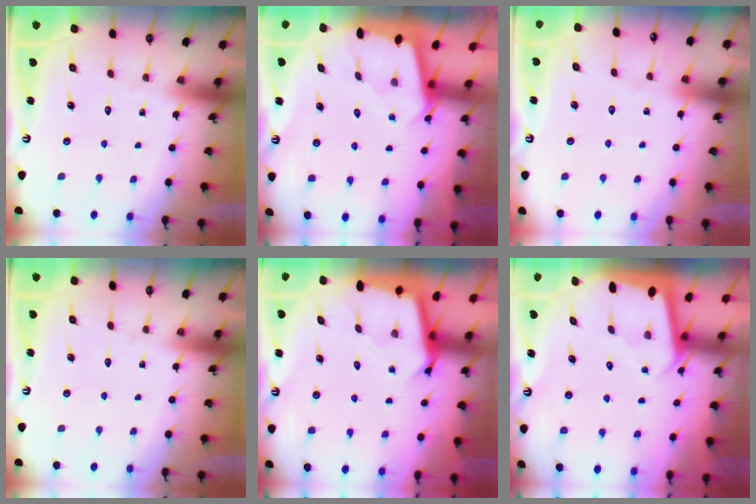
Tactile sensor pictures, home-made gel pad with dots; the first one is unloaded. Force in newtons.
{"total": 1.7, "press": 1.6, "slide": 0.1}
{"total": 3.3, "press": 3.2, "slide": 0.5}
{"total": 0.0}
{"total": 2.7, "press": 2.7, "slide": 0.1}
{"total": 1.8, "press": 1.8, "slide": 0.1}